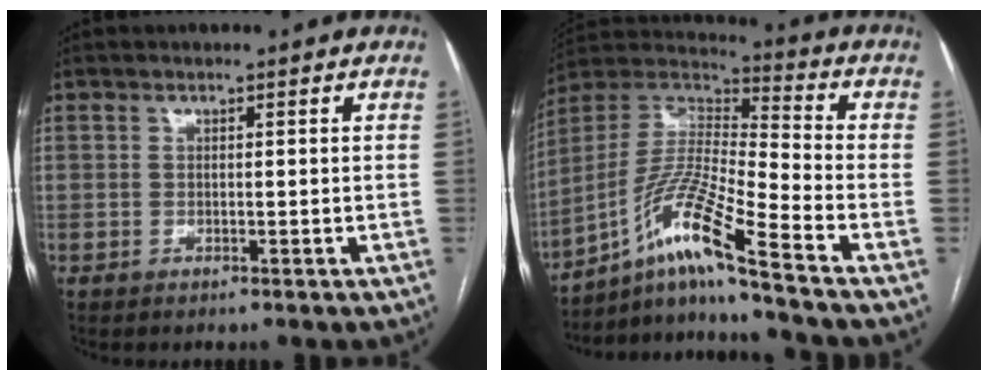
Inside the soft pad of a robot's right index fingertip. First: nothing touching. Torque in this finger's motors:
{"motor_torque": [1.12, -1.02, 0.27, 0.08]}